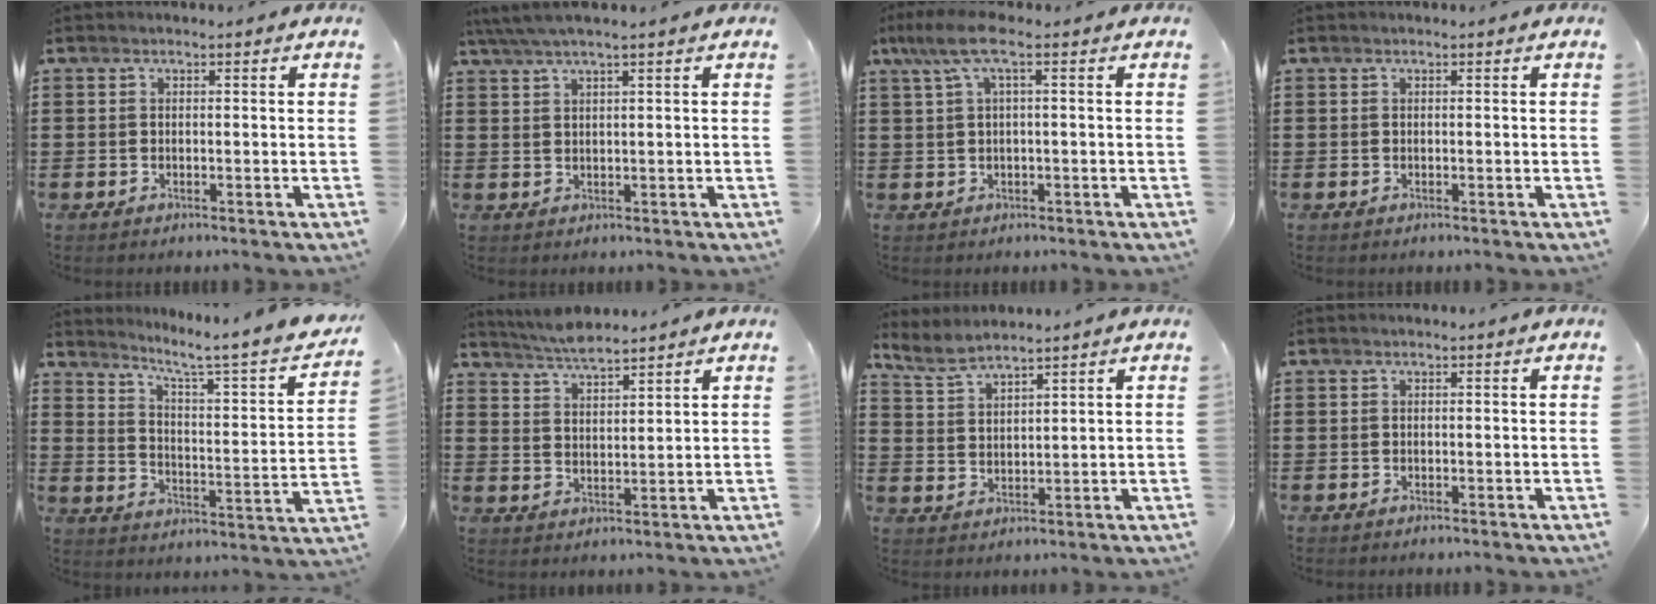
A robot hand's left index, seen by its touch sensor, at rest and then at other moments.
{"total": 2.7, "force": [1.8, -0.1, 2.0], "torque": [-0.042, 0.004, 0.033]}
{"total": 5.7, "force": [1.0, 1.4, 5.4], "torque": [-0.118, -0.001, 0.014]}
{"total": 0.0}
{"total": 4.6, "force": [3.4, -0.7, 3.1], "torque": [-0.070, -0.045, 0.040]}
{"total": 4.1, "force": [4.0, 0.1, 0.9], "torque": [-0.029, -0.012, 0.073]}
{"total": 3.9, "force": [3.6, 0.5, 1.3], "torque": [-0.037, -0.010, 0.067]}
{"total": 0.0}